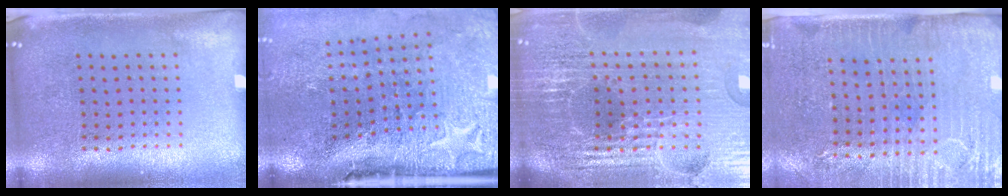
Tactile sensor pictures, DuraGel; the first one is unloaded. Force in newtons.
{"total": 5.0, "press": 3.9, "slide": 3.1}
{"total": 6.8, "press": 5.9, "slide": 3.3}
{"total": 3.2, "press": 2.8, "slide": 1.6}